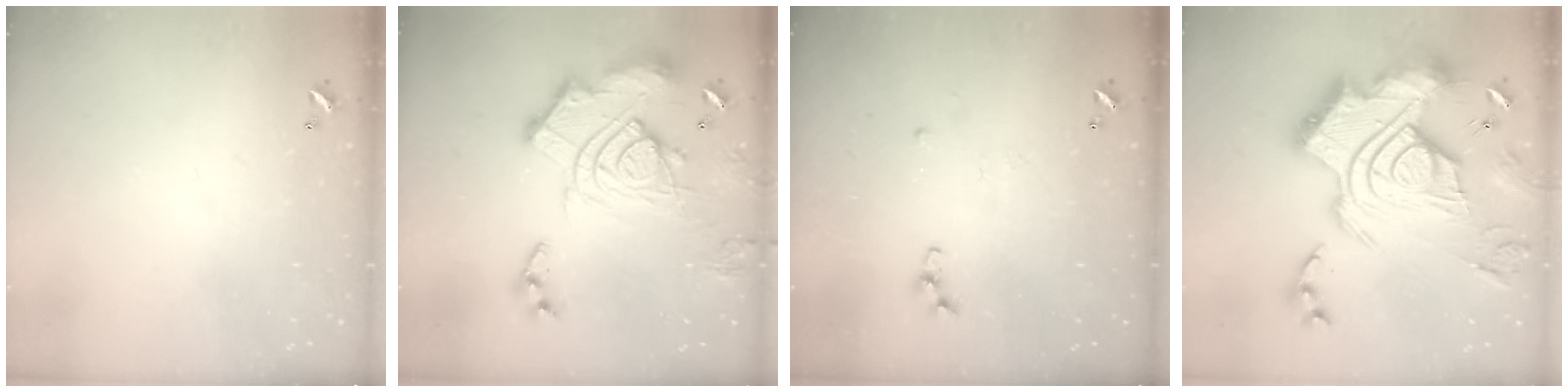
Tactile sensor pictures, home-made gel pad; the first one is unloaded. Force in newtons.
{"total": 20.2, "press": 20.0, "slide": 2.4}
{"total": 7.2, "press": 7.1, "slide": 0.7}
{"total": 3.9, "press": 3.0, "slide": 2.5}